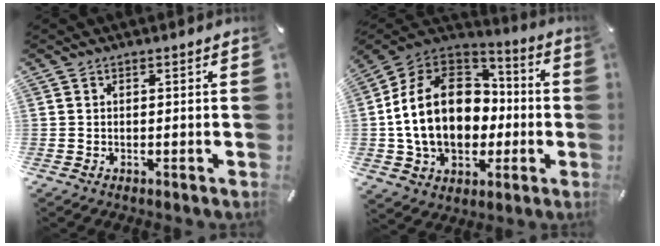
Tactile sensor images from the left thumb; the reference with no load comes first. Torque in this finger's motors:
{"motor_torque": [2.46, 2.54, 2.77, 0.00, 0.39]}